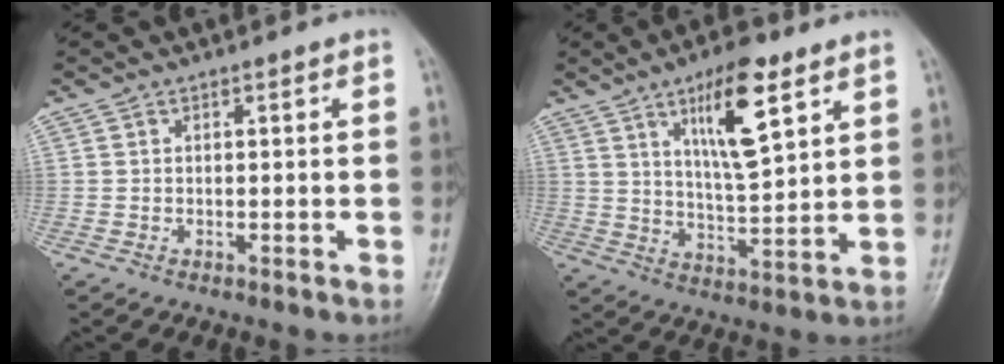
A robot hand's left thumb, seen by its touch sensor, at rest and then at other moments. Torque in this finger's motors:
{"motor_torque": [0.79, 0.14, 1.53, -0.72, 0.25]}